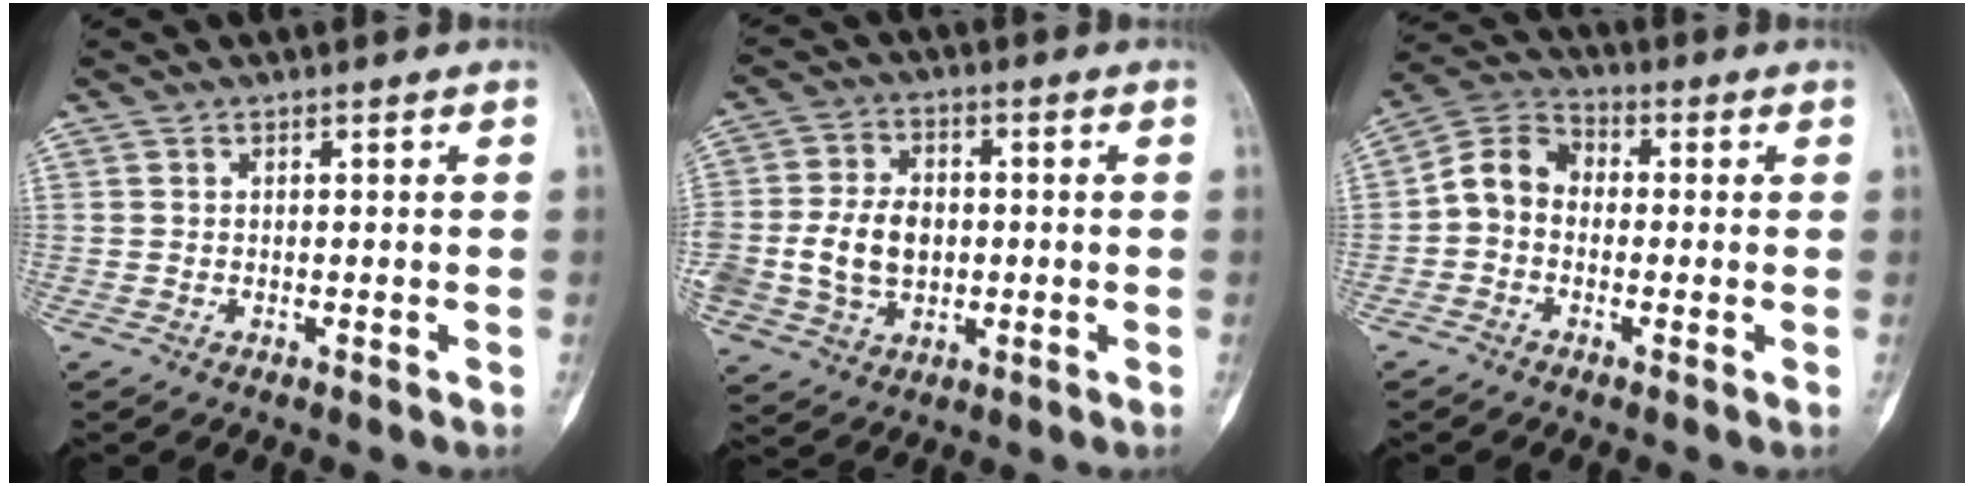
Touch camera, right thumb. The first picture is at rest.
{"total": 11.1, "force": [-0.8, 8.2, 7.5], "torque": [-0.133, 0.014, -0.013]}
{"total": 7.4, "force": [-0.8, 5.8, 4.4], "torque": [-0.063, 0.026, -0.035]}